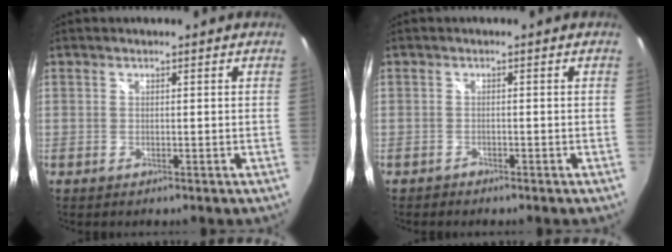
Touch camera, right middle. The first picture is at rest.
{"total": 1.0, "force": [-0.9, 0.5, -0.1], "torque": [-0.003, 0.001, -0.017]}